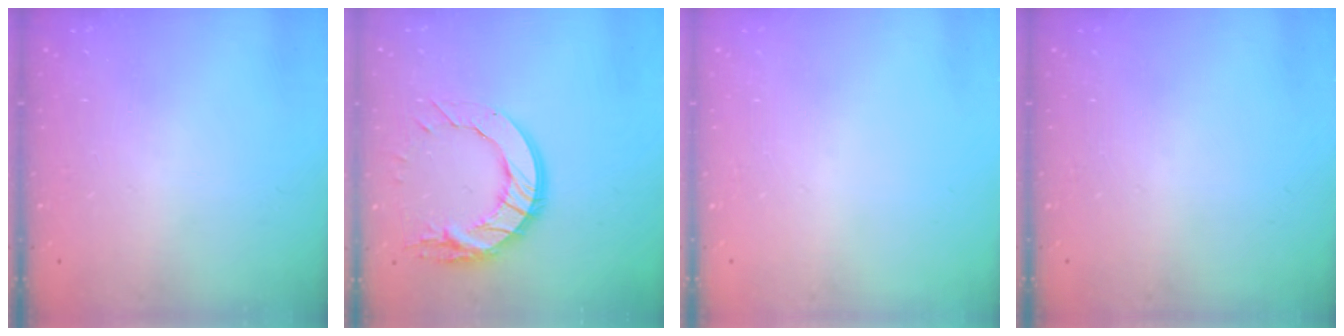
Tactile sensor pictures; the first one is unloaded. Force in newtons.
{"total": 15.4, "press": 15.3, "slide": 1.5}
{"total": 0.0}
{"total": 0.0}